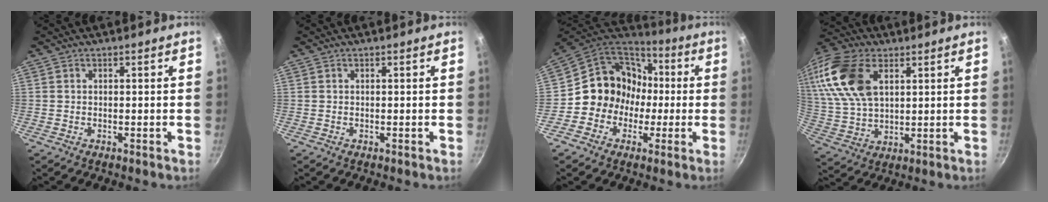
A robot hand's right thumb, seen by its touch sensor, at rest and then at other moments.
{"total": 0.0}
{"total": 14.8, "force": [-1.1, 13.5, 5.9], "torque": [-0.045, 0.055, -0.028]}
{"total": 20.5, "force": [7.8, 12.5, 14.2], "torque": [-0.298, -0.002, 0.151]}